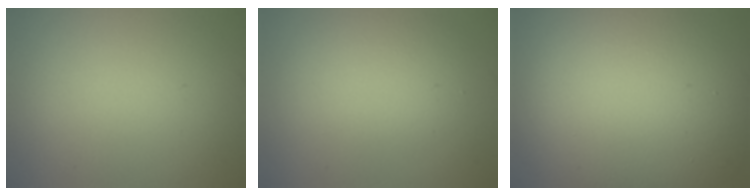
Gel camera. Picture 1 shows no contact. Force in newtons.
{"total": 4.0, "press": 4.0, "slide": 0.2}
{"total": 17.4, "press": 17.3, "slide": 1.0}